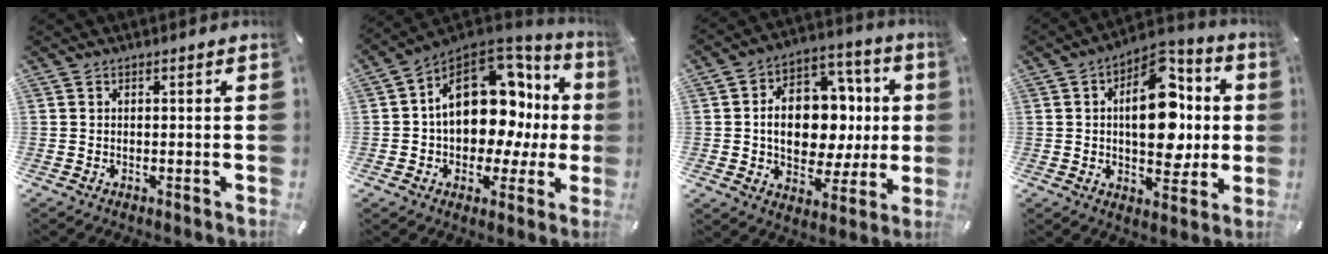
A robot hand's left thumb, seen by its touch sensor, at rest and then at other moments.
{"total": 18.9, "force": [4.4, 13.2, 12.7], "torque": [-0.181, -0.033, 0.082]}
{"total": 15.6, "force": [-0.3, 12.0, 9.9], "torque": [-0.161, 0.003, 0.003]}
{"total": 17.2, "force": [2.5, 10.6, 13.3], "torque": [-0.179, -0.011, 0.044]}